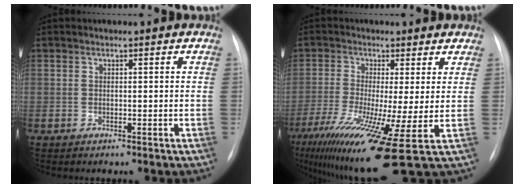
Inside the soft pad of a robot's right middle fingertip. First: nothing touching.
{"total": 15.6, "force": [-6.6, 0.3, 14.1], "torque": [-0.251, -0.036, -0.110]}